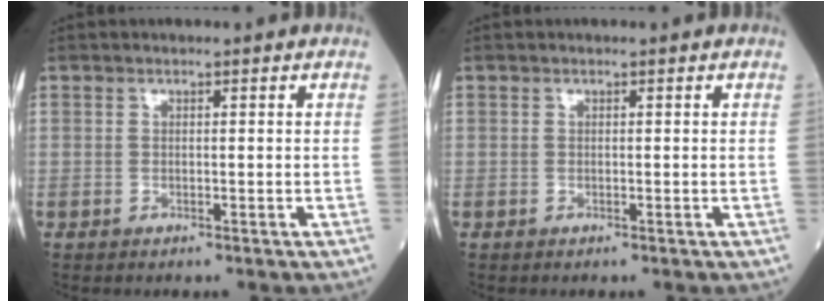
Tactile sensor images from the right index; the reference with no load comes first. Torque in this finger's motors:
{"motor_torque": [0.02, 0.26, 0.05, 0.01]}